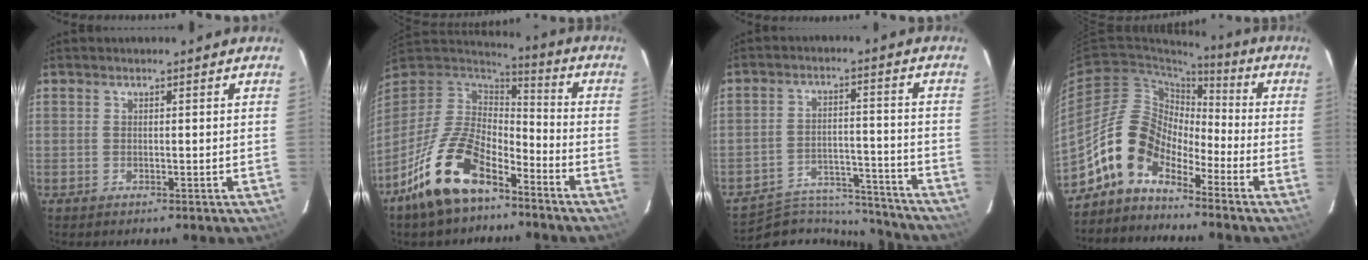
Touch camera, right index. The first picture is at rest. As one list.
[{"total": 16.7, "force": [-10.4, 7.7, 10.6], "torque": [-0.218, -0.006, -0.191]}, {"total": 15.2, "force": [-14.6, 3.7, 2.2], "torque": [-0.049, 0.030, -0.209]}, {"total": 10.3, "force": [-7.0, 5.6, 4.9], "torque": [-0.089, 0.031, -0.146]}]